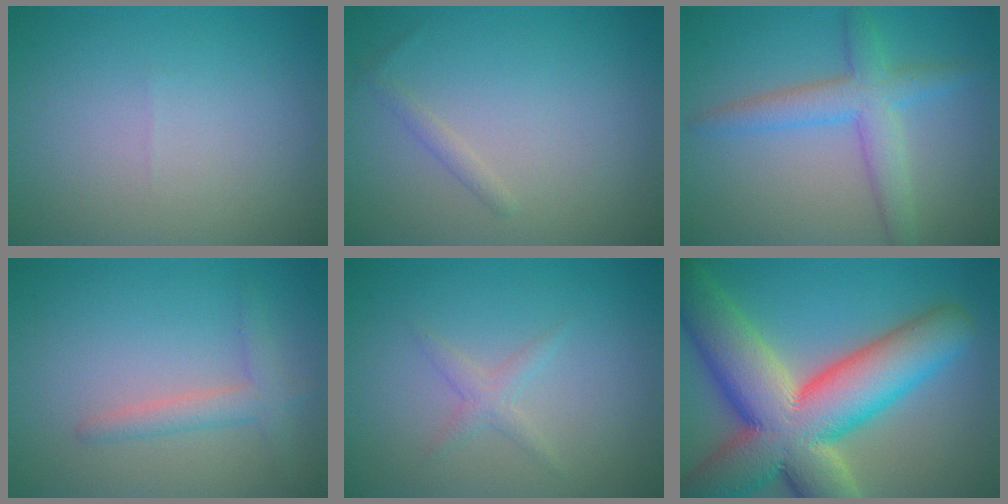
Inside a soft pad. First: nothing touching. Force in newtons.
{"total": 0.9, "press": 0.9, "slide": 0.1}
{"total": 4.3, "press": 4.3, "slide": 0.1}
{"total": 2.3, "press": 2.3, "slide": 0.1}
{"total": 1.3, "press": 1.3, "slide": 0.1}
{"total": 15.8, "press": 15.7, "slide": 0.9}